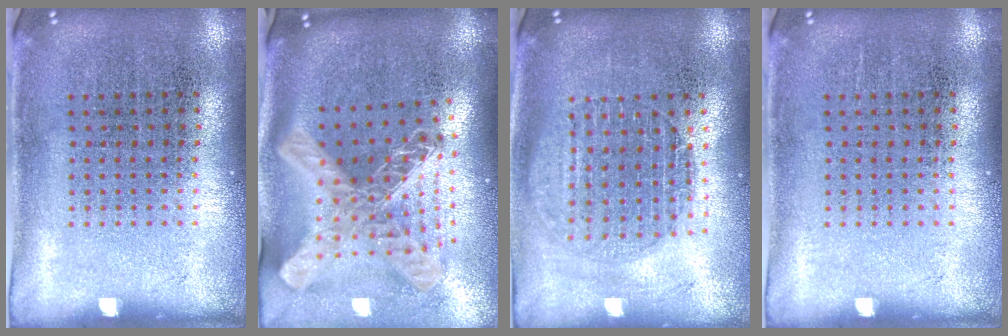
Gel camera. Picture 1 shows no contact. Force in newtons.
{"total": 2.9, "press": 2.1, "slide": 2.1}
{"total": 1.6, "press": 1.5, "slide": 0.7}
{"total": 0.0}